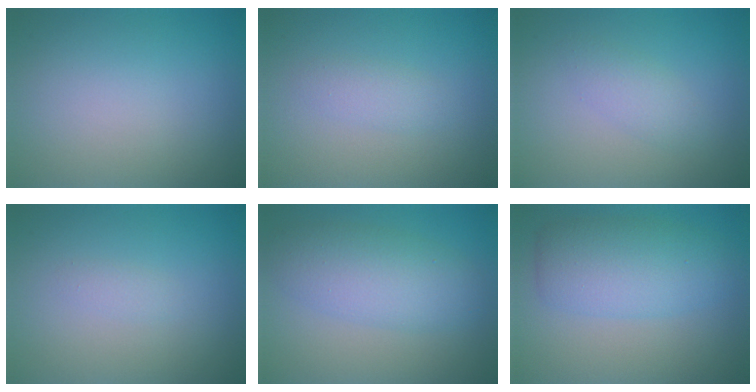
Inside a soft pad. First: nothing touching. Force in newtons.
{"total": 1.5, "press": 1.5, "slide": 0.0}
{"total": 1.8, "press": 1.8, "slide": 0.1}
{"total": 0.8, "press": 0.8, "slide": 0.0}
{"total": 5.1, "press": 5.1, "slide": 0.0}
{"total": 5.0, "press": 5.0, "slide": 0.2}